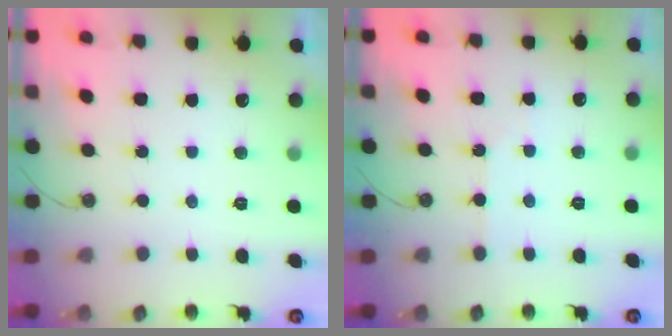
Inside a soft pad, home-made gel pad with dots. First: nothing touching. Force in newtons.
{"total": 2.2, "press": 2.1, "slide": 0.4}